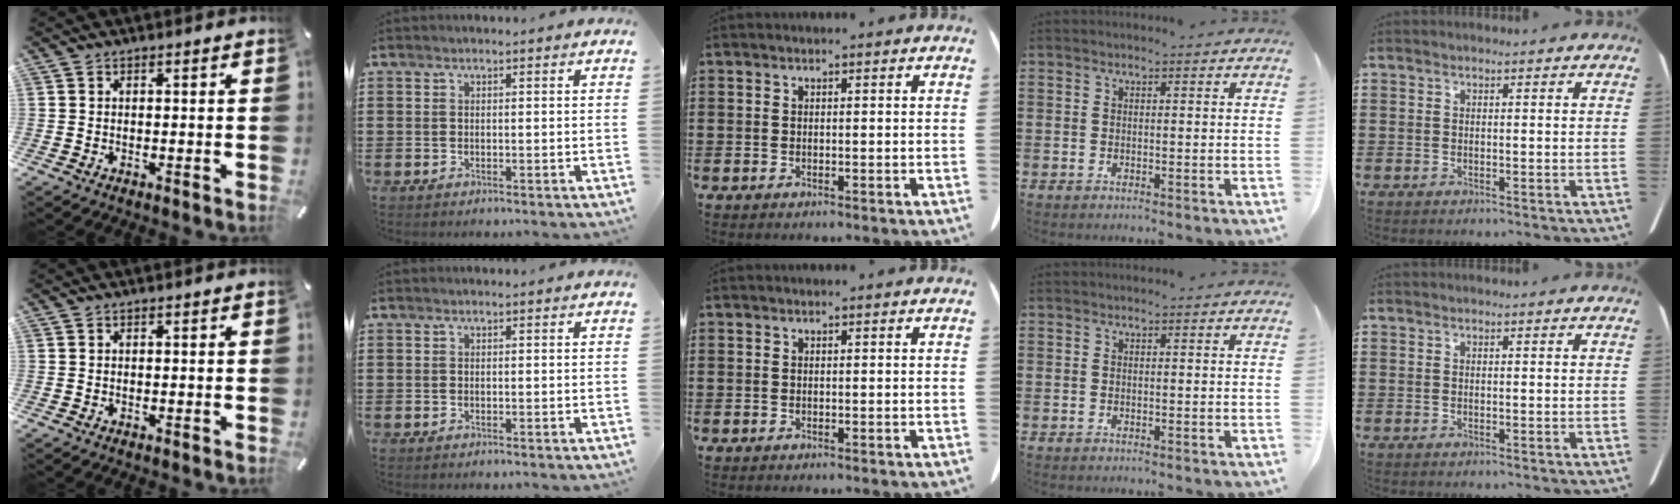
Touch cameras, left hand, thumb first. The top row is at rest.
{}